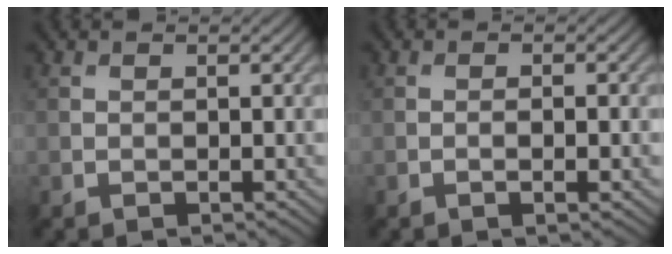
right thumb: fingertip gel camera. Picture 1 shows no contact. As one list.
[{"total": 1.8, "force": [-0.5, 0.3, 1.7], "torque": [-0.028, 0.001, -0.009]}]